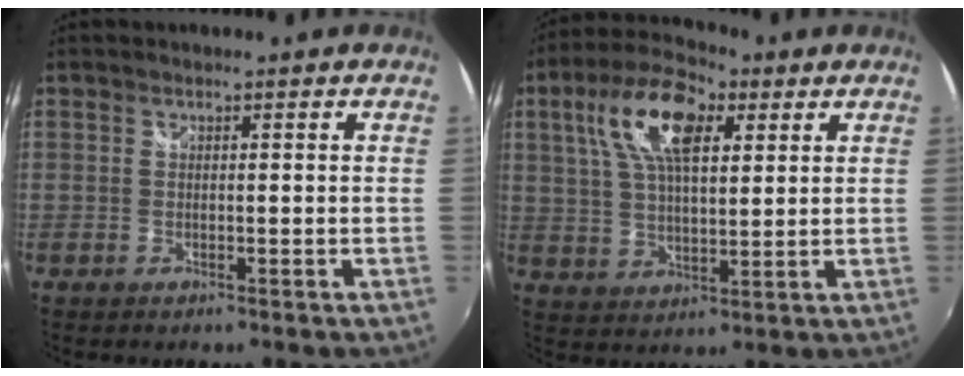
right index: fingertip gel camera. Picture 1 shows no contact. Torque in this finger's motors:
{"motor_torque": [1.28, 0.85, 0.76, 0.13]}